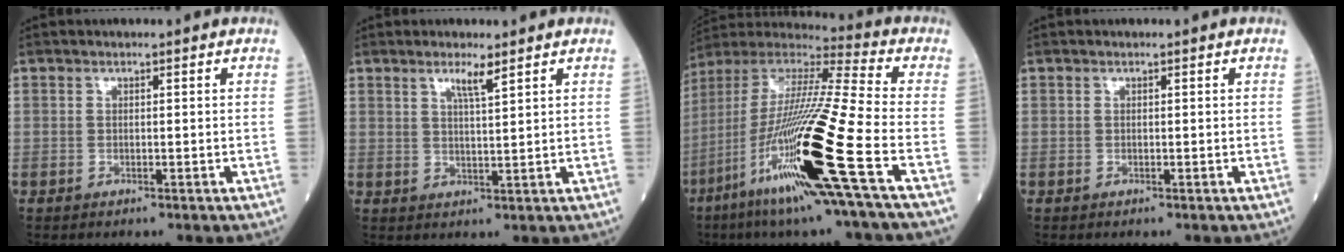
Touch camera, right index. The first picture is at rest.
{"total": 3.1, "force": [2.1, -0.1, 2.3], "torque": [-0.046, -0.004, 0.039]}
{"total": 24.8, "force": [-9.2, -0.1, 23.0], "torque": [-0.463, -0.052, -0.180]}
{"total": 0.0}